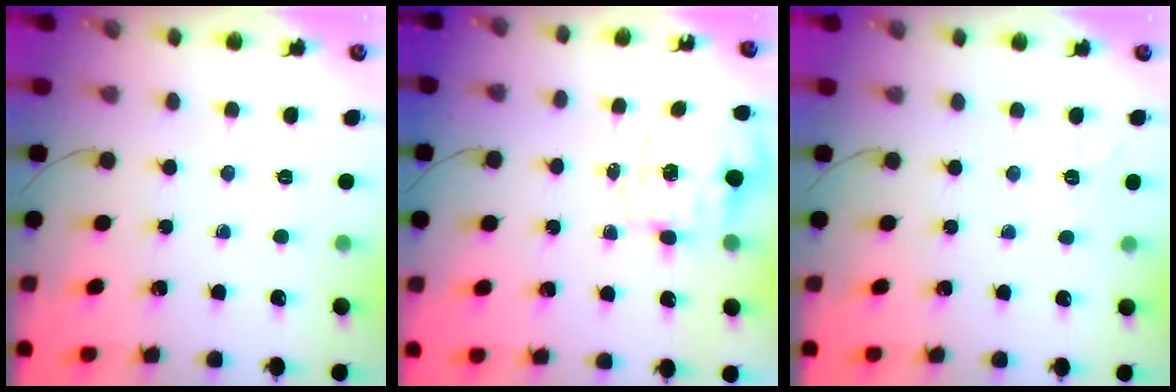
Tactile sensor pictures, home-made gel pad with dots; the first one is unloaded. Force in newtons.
{"total": 2.0, "press": 1.7, "slide": 1.1}
{"total": 3.4, "press": 2.9, "slide": 1.6}